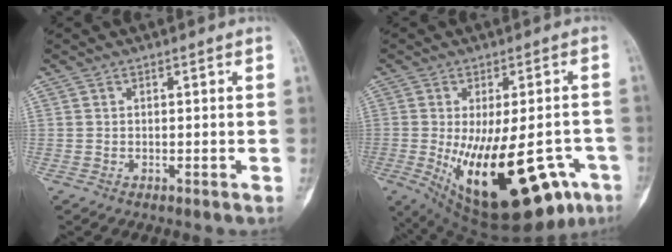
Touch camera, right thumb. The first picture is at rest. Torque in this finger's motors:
{"motor_torque": [0.21, 1.71, 2.25, -0.51, 0.23]}